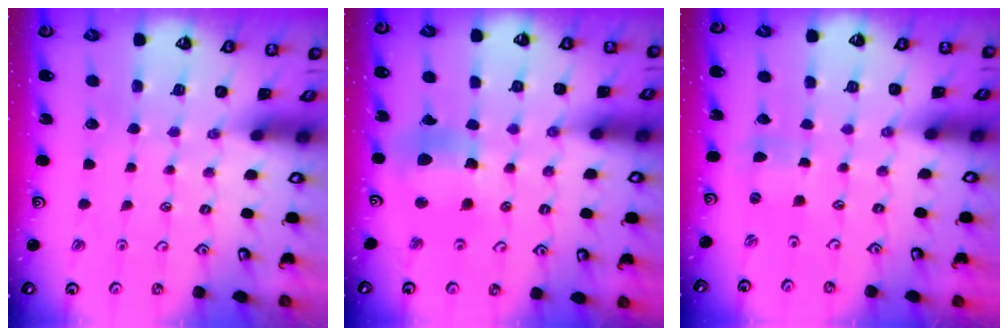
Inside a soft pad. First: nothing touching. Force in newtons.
{"total": 11.5, "press": 11.4, "slide": 1.2}
{"total": 0.8, "press": 0.8, "slide": 0.1}